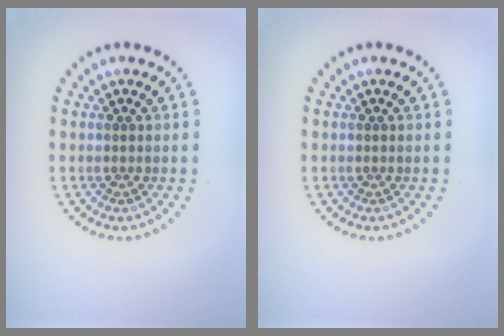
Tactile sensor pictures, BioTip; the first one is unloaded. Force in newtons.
{"total": 0.0}